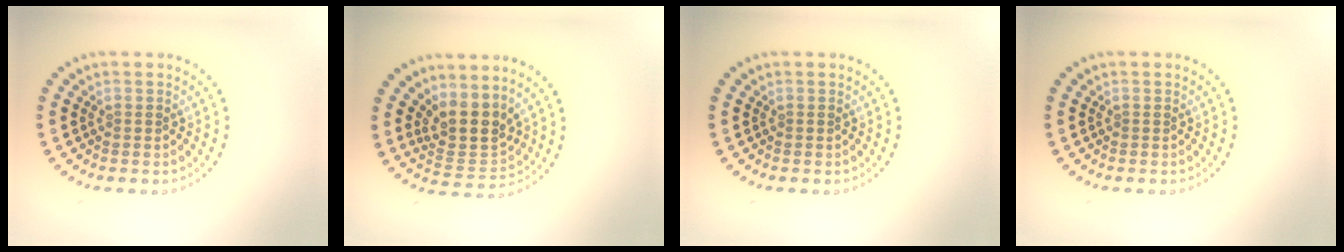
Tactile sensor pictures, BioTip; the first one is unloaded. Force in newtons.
{"total": 3.8, "press": 2.9, "slide": 2.5}
{"total": 0.0}
{"total": 0.0}